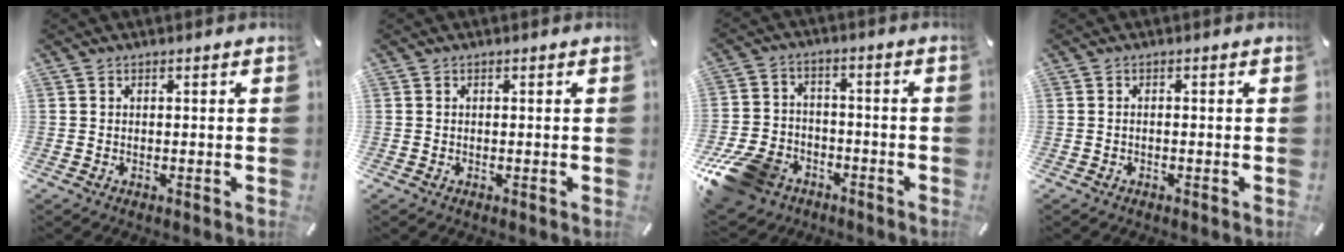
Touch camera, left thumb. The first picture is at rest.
{"total": 0.0}
{"total": 13.6, "force": [-8.1, 9.4, 5.7], "torque": [-0.115, 0.059, -0.142]}
{"total": 0.7, "force": [-0.4, 0.3, 0.5], "torque": [-0.012, 0.000, -0.009]}